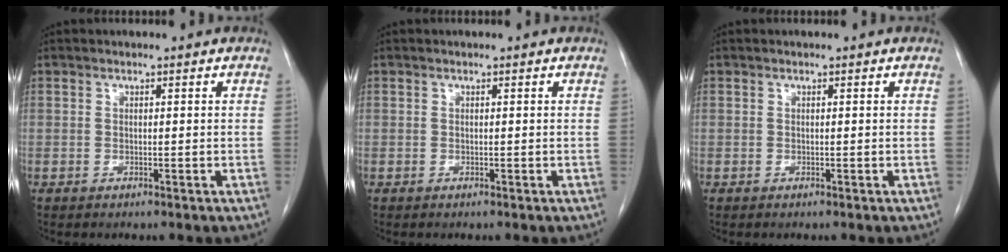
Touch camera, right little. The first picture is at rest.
{"total": 0.0}
{"total": 0.0}